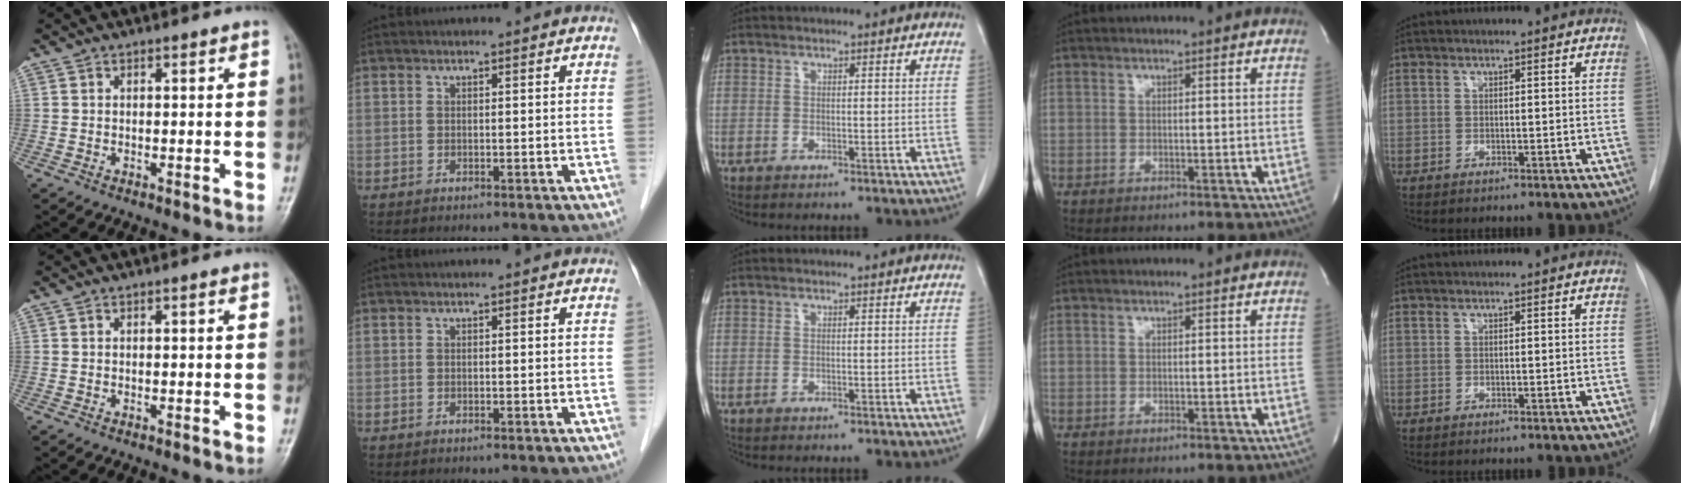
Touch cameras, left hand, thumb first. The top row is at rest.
{}